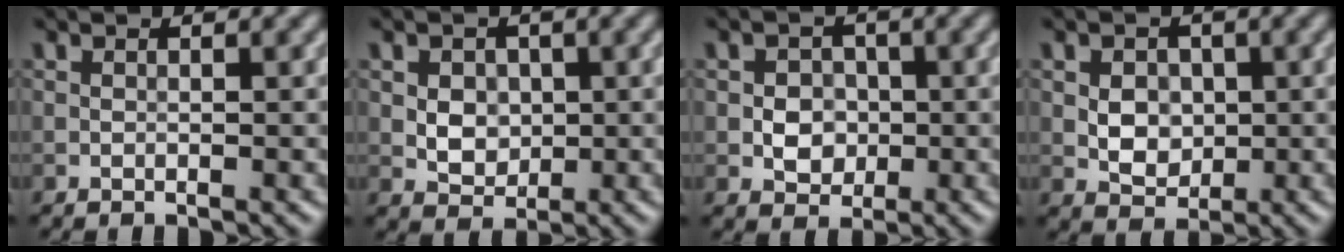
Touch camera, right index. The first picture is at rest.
{"total": 3.3, "force": [0.5, 2.6, 1.9], "torque": [-0.028, 0.005, 0.009]}
{"total": 2.8, "force": [-0.4, 2.4, 1.4], "torque": [-0.017, -0.001, -0.010]}
{"total": 3.1, "force": [0.1, 2.4, 1.9], "torque": [-0.029, -0.002, 0.002]}